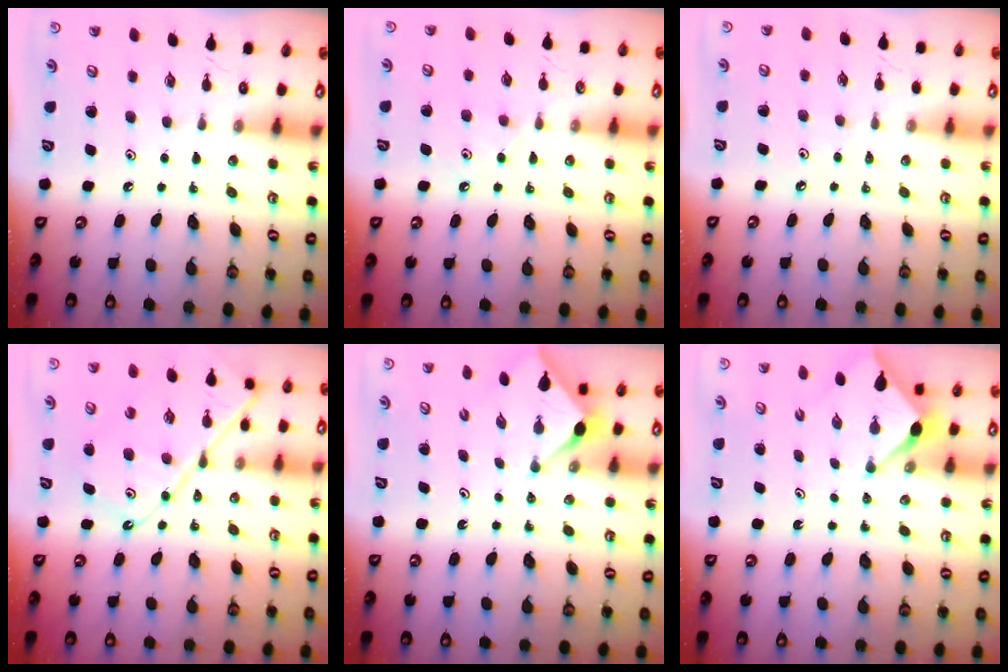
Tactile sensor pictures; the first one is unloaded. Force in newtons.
{"total": 7.2, "press": 7.1, "slide": 1.0}
{"total": 1.7, "press": 1.7, "slide": 0.4}
{"total": 12.1, "press": 12.0, "slide": 1.4}
{"total": 2.8, "press": 2.8, "slide": 0.4}
{"total": 2.6, "press": 2.5, "slide": 0.3}